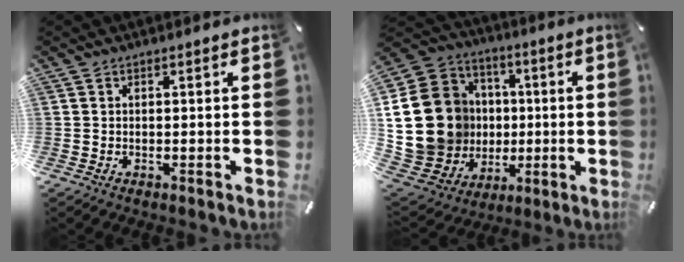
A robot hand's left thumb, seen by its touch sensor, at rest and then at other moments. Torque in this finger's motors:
{"motor_torque": [2.07, 2.07, 2.26, -0.51, 0.66]}